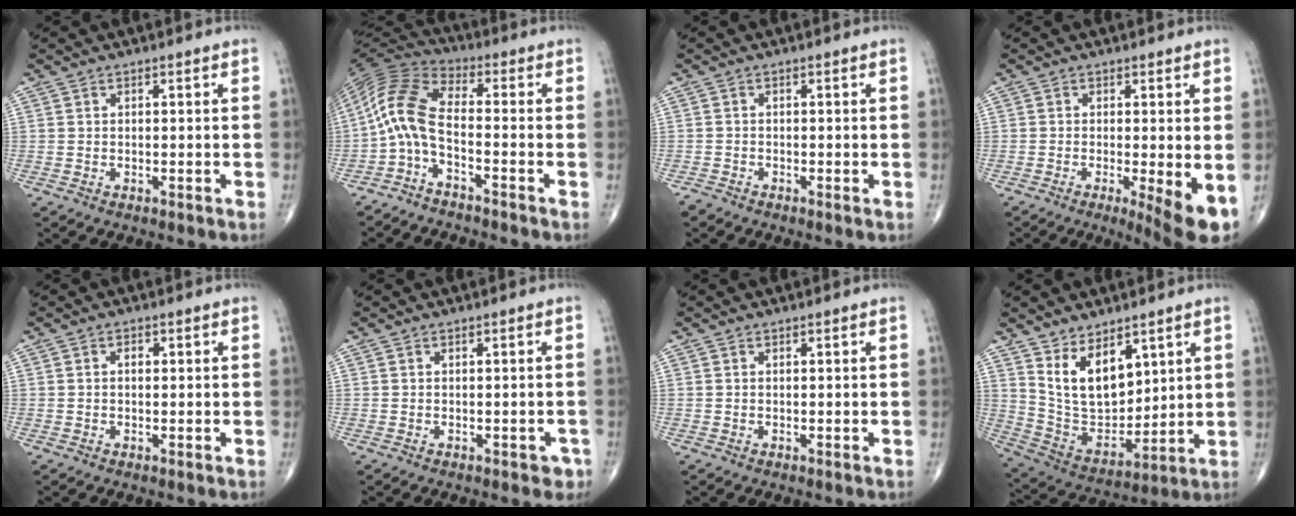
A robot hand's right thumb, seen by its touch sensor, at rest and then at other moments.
{"total": 9.4, "force": [-3.0, 3.3, 8.3], "torque": [-0.177, 0.060, -0.073]}
{"total": 1.1, "force": [-1.0, 0.3, 0.3], "torque": [-0.010, -0.005, -0.026]}
{"total": 7.5, "force": [-2.0, 1.5, 7.1], "torque": [-0.107, -0.022, -0.031]}
{"total": 1.2, "force": [0.2, 0.8, 0.9], "torque": [-0.012, 0.005, 0.001]}
{"total": 2.0, "force": [-1.1, 1.2, 1.2], "torque": [-0.001, 0.005, -0.012]}
{"total": 0.0}
{"total": 13.1, "force": [6.5, 7.5, 8.6], "torque": [-0.113, -0.046, 0.143]}